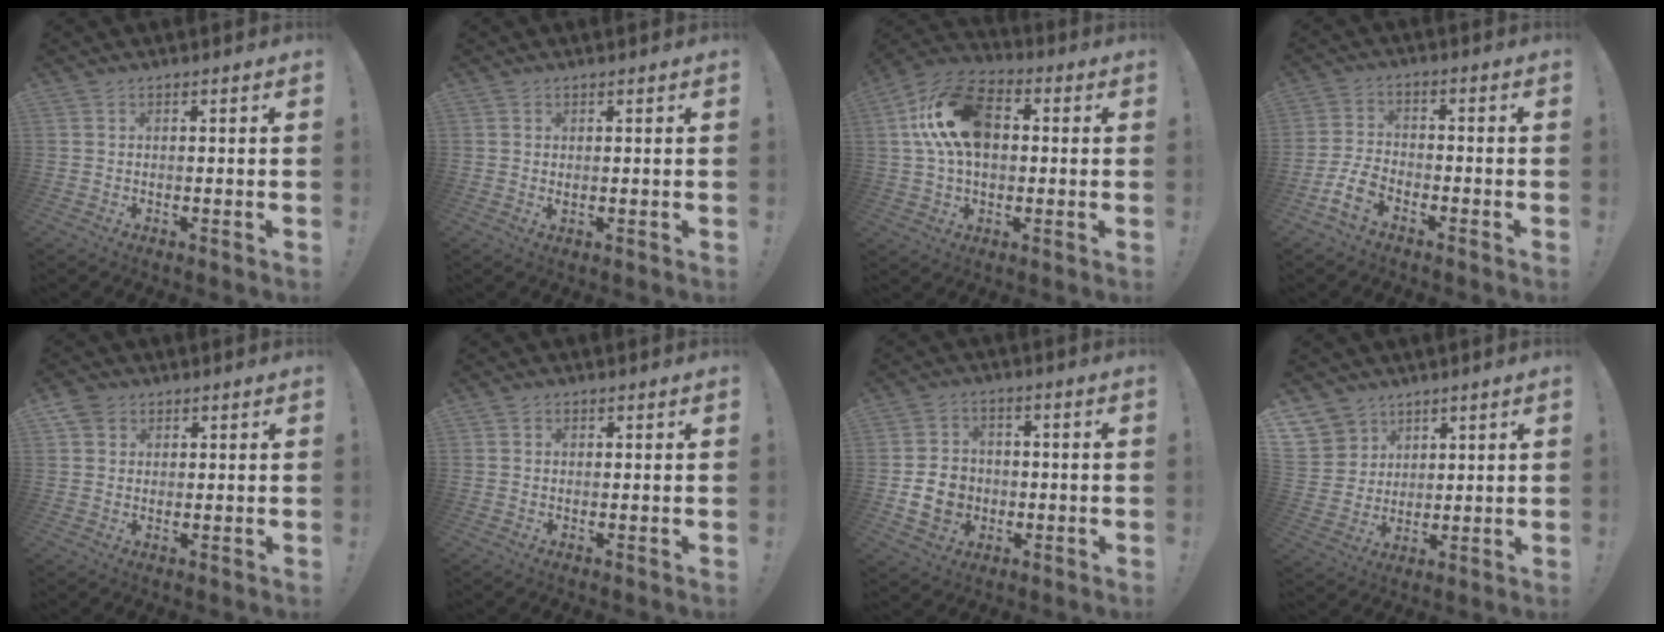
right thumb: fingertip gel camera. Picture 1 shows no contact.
{"total": 0.7, "force": [0.6, 0.3, 0.2], "torque": [0.012, -0.007, 0.009]}
{"total": 18.4, "force": [3.6, 12.3, 13.2], "torque": [-0.224, 0.011, 0.068]}
{"total": 7.6, "force": [-4.6, 4.0, 4.5], "torque": [-0.104, 0.011, -0.085]}
{"total": 4.3, "force": [2.4, 3.5, 1.0], "torque": [-0.013, -0.007, 0.046]}
{"total": 1.0, "force": [0.5, 0.9, 0.1], "torque": [0.008, -0.002, 0.007]}
{"total": 11.1, "force": [-2.1, 9.5, 5.4], "torque": [-0.097, 0.012, -0.030]}
{"total": 7.2, "force": [4.8, 5.4, 0.3], "torque": [-0.002, -0.046, 0.095]}